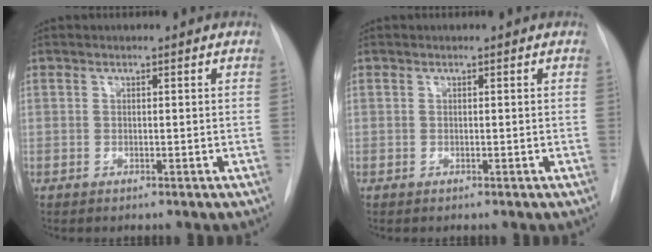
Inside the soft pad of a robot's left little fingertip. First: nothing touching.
{"total": 0.0}